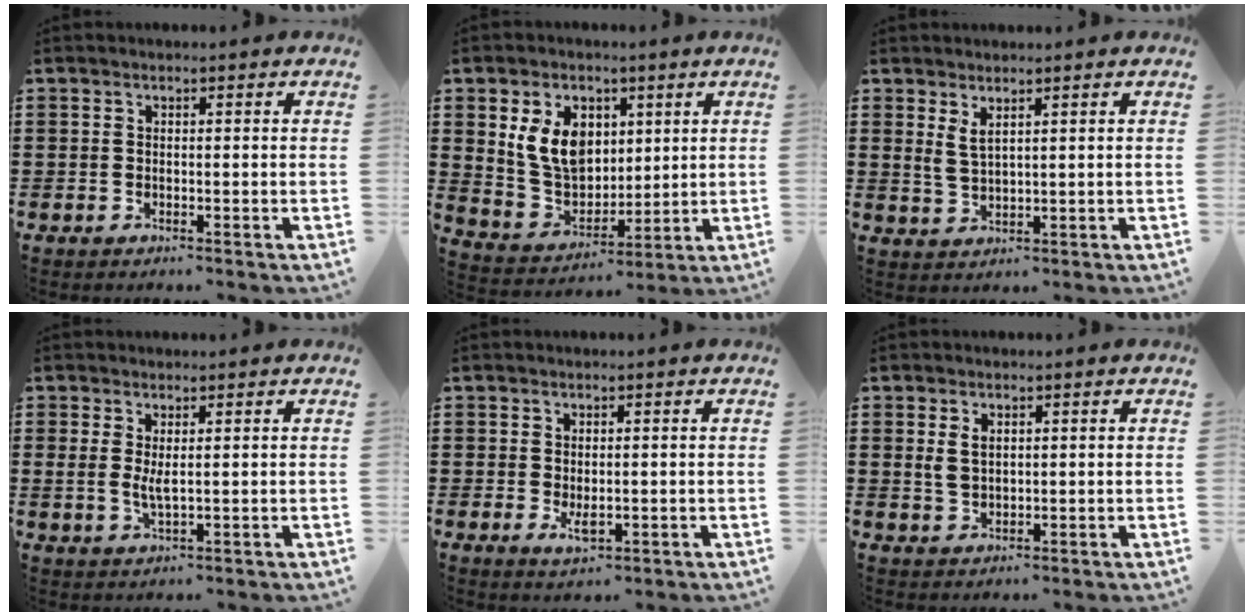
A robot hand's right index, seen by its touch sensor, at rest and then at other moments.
{"total": 8.9, "force": [2.7, 6.6, 5.2], "torque": [-0.146, 0.013, 0.049]}
{"total": 2.6, "force": [1.9, 0.7, 1.6], "torque": [-0.036, 0.003, 0.035]}
{"total": 2.7, "force": [0.8, 0.6, 2.5], "torque": [-0.052, 0.000, 0.015]}
{"total": 2.2, "force": [-0.2, 1.0, 1.9], "torque": [-0.036, -0.001, -0.004]}
{"total": 2.6, "force": [1.0, 1.5, 1.8], "torque": [-0.040, 0.005, 0.018]}